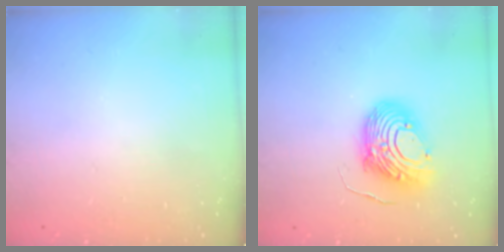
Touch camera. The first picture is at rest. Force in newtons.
{"total": 12.2, "press": 12.1, "slide": 0.9}